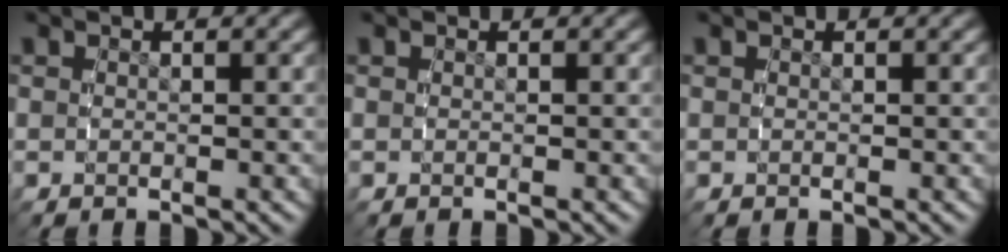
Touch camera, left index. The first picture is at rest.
{"total": 0.0}
{"total": 0.0}